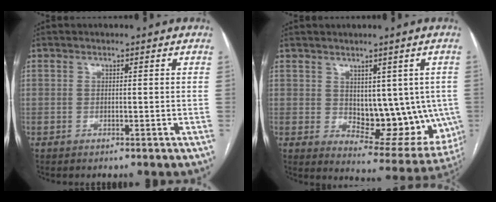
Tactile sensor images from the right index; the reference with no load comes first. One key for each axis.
{"total": 12.8, "fx": 0.5, "fy": 6.9, "fz": 10.8, "tx": -0.124, "ty": -0.004, "tz": 0.029}